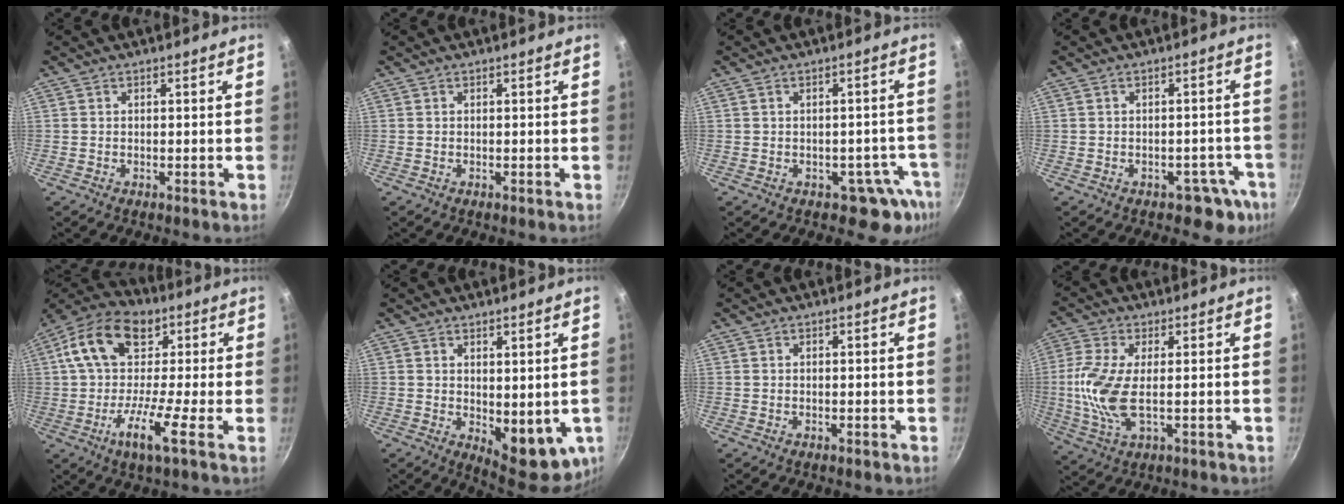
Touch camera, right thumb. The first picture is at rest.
{"total": 0.0}
{"total": 6.2, "force": [-3.2, 4.3, 3.1], "torque": [0.025, 0.047, -0.021]}
{"total": 5.7, "force": [-3.1, 4.1, 2.6], "torque": [0.023, 0.046, -0.017]}
{"total": 15.8, "force": [1.0, 8.1, 13.5], "torque": [-0.226, 0.028, -0.010]}
{"total": 10.3, "force": [0.5, 5.2, 8.9], "torque": [-0.091, -0.020, 0.022]}
{"total": 0.0}
{"total": 9.9, "force": [0.0, 3.8, 9.1], "torque": [-0.211, -0.003, -0.002]}